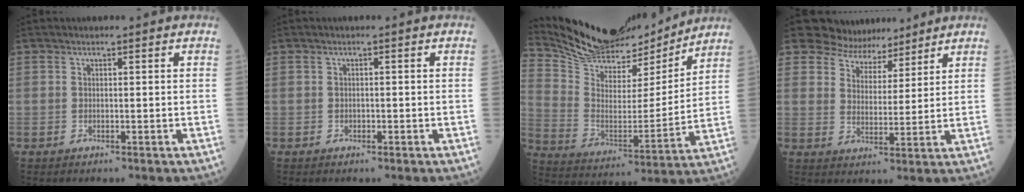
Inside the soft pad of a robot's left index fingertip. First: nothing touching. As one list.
[{"total": 0.5, "force": [-0.3, 0.4, 0.2], "torque": [-0.004, 0.003, -0.007]}, {"total": 19.1, "force": [18.0, 3.8, 5.1], "torque": [-0.105, -0.010, 0.297]}, {"total": 6.9, "force": [6.1, 3.3, 0.5], "torque": [-0.009, 0.006, 0.099]}]